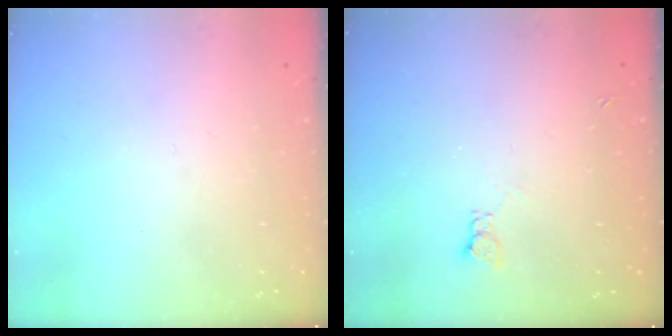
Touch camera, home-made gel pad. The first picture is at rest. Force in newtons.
{"total": 4.2, "press": 4.2, "slide": 0.6}